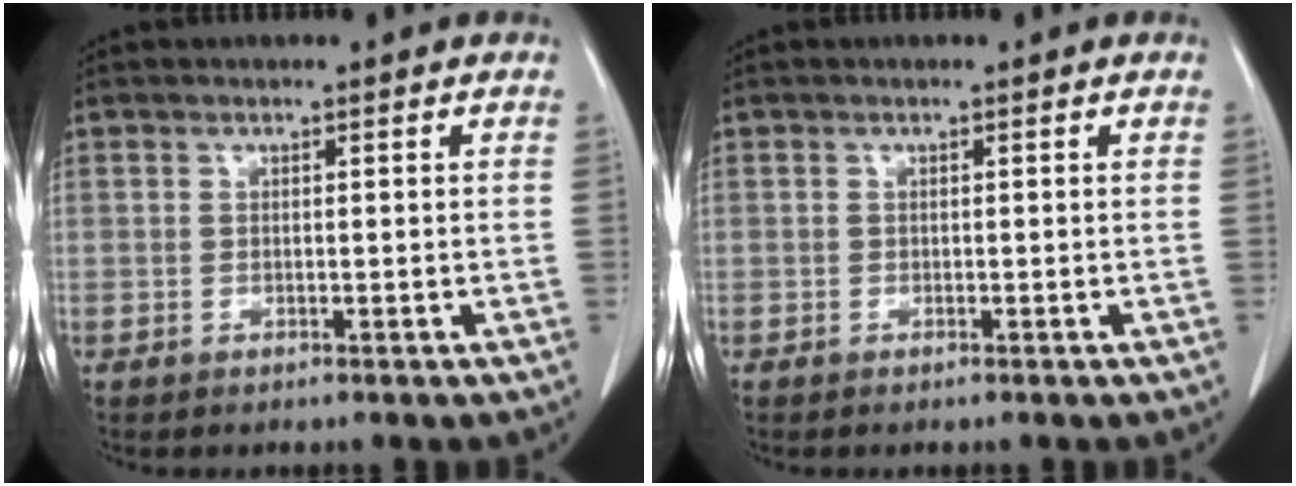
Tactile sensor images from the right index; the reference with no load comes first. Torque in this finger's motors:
{"motor_torque": [-0.05, 0.03, -0.01, 0.00]}